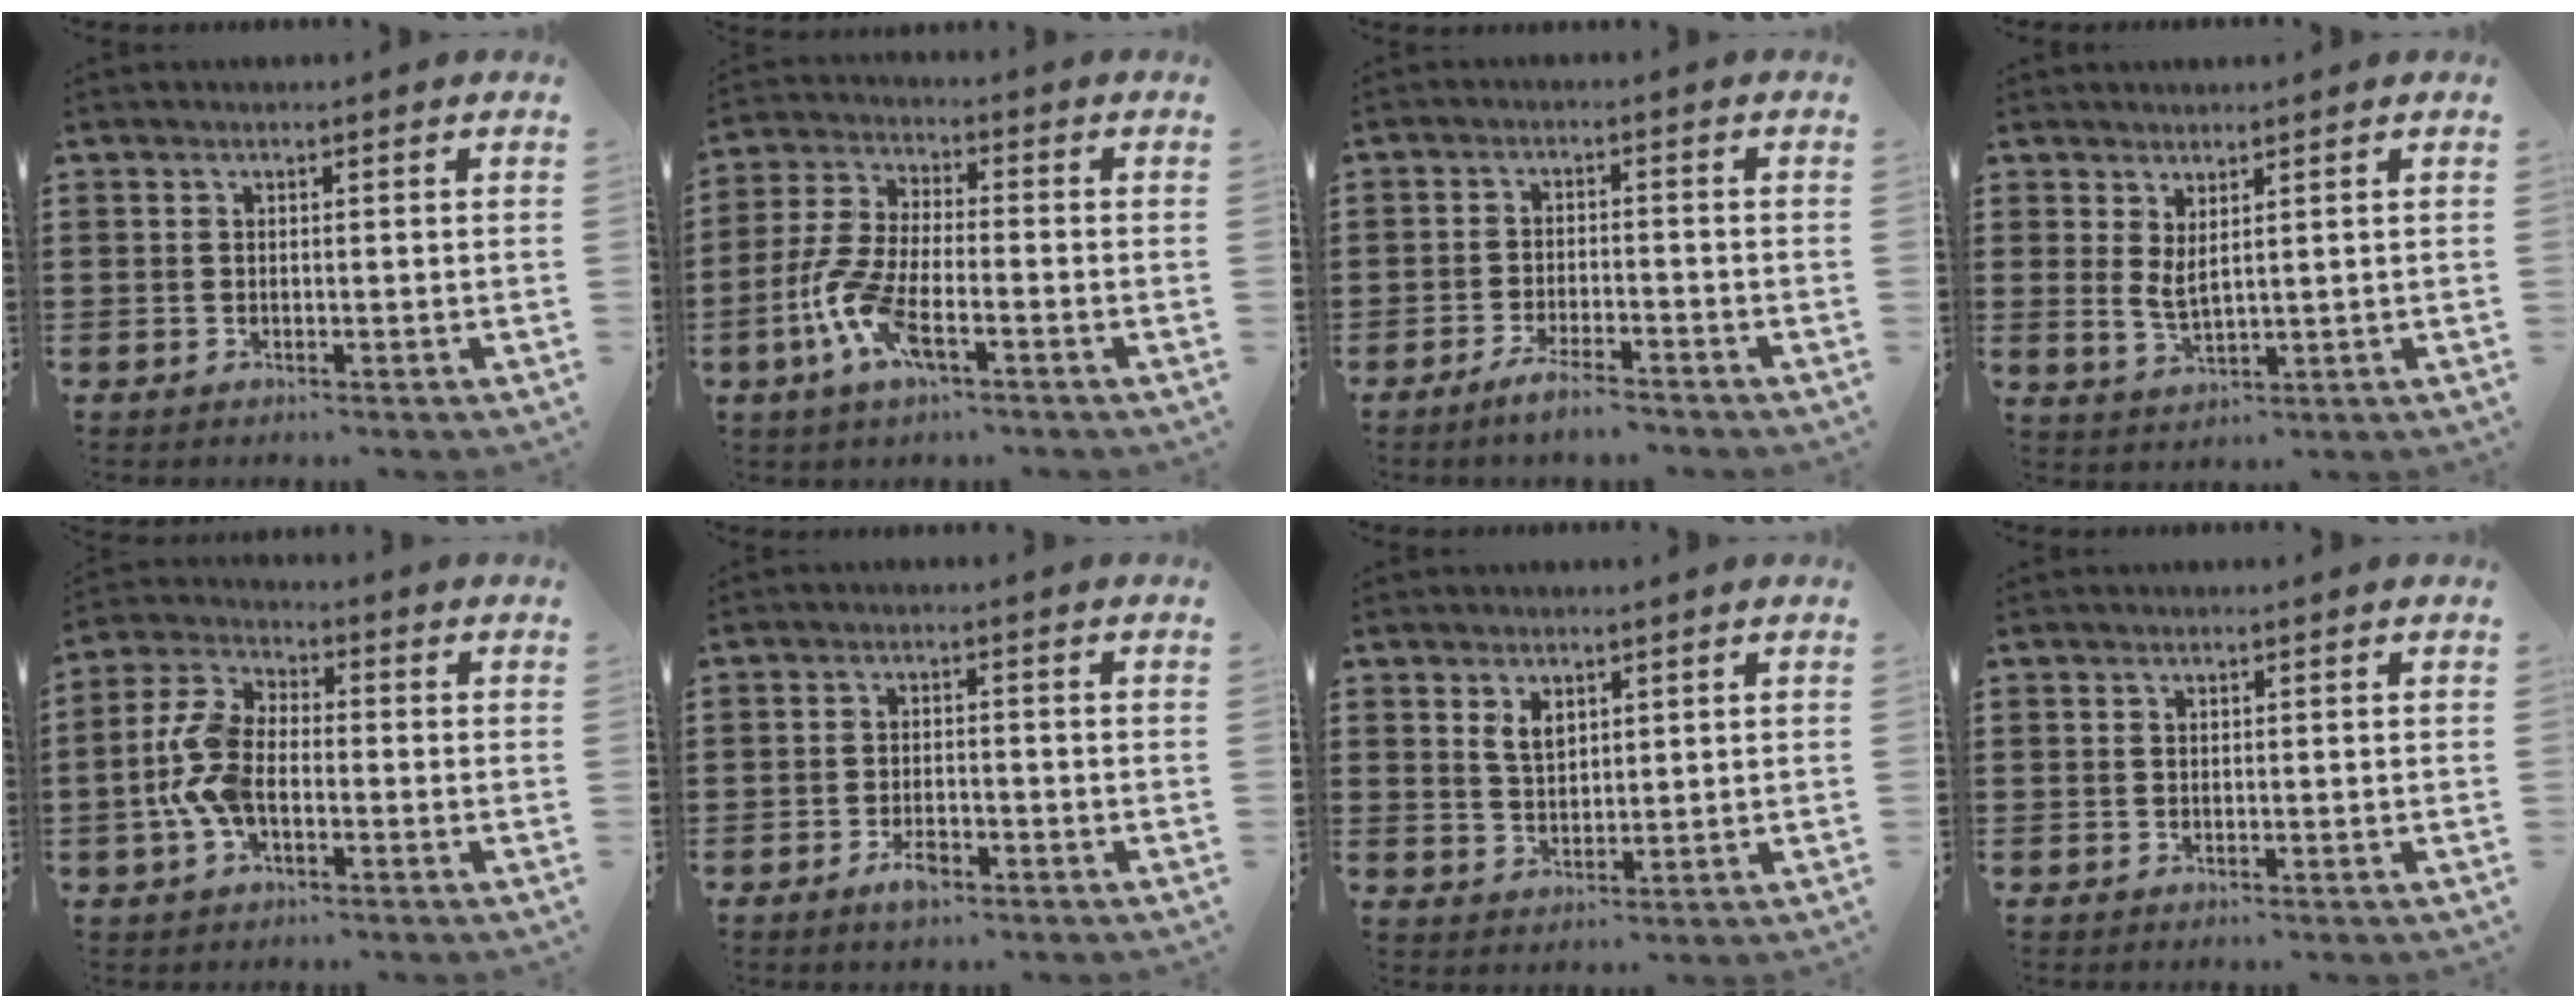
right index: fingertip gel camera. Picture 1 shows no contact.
{"total": 8.8, "force": [-3.8, 3.1, 7.4], "torque": [-0.183, -0.014, -0.076]}
{"total": 3.7, "force": [-3.2, 0.4, 1.8], "torque": [-0.037, 0.002, -0.062]}
{"total": 2.8, "force": [1.5, 1.0, 2.2], "torque": [-0.053, -0.002, 0.027]}
{"total": 8.0, "force": [-1.6, 4.5, 6.4], "torque": [-0.162, -0.003, -0.037]}
{"total": 3.3, "force": [-1.9, 1.3, 2.4], "torque": [-0.047, 0.000, -0.036]}
{"total": 3.1, "force": [1.8, 1.9, 1.8], "torque": [-0.040, 0.006, 0.032]}
{"total": 0.0}